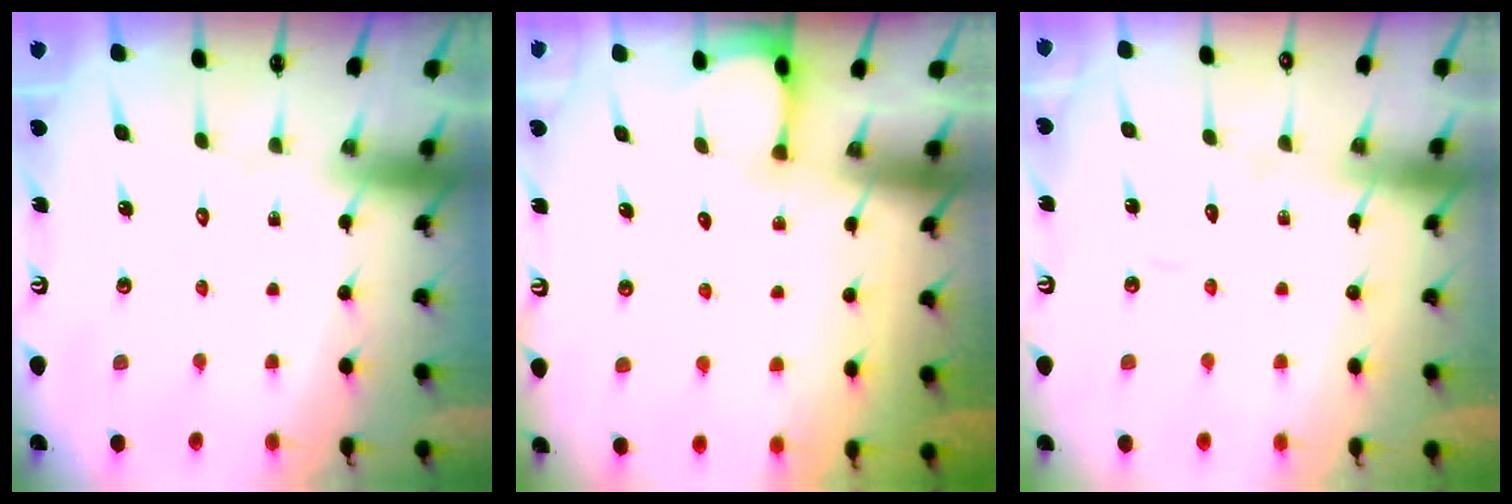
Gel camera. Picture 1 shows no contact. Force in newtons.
{"total": 2.7, "press": 2.7, "slide": 0.4}
{"total": 3.0, "press": 3.0, "slide": 0.2}